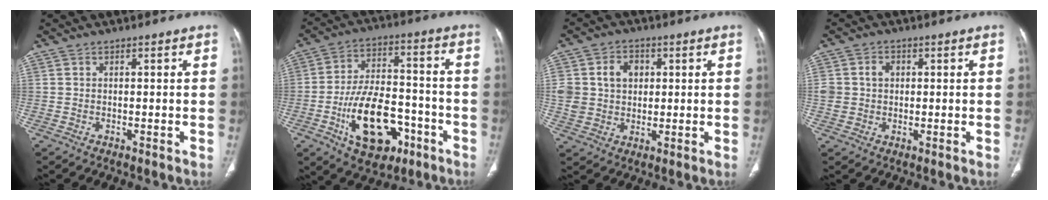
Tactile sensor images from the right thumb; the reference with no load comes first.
{"total": 17.1, "force": [-6.9, 9.8, 12.2], "torque": [-0.180, 0.042, -0.104]}
{"total": 8.8, "force": [2.0, 7.1, 4.8], "torque": [-0.062, 0.000, 0.042]}
{"total": 4.1, "force": [0.9, 3.4, 2.1], "torque": [-0.026, 0.004, 0.019]}